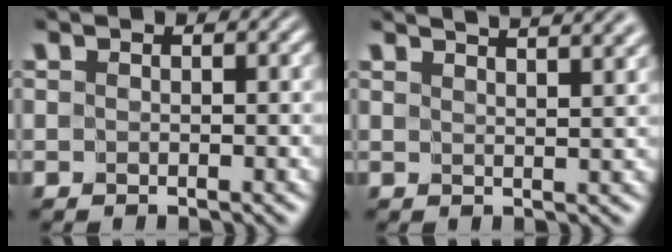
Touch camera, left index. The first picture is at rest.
{"total": 7.8, "force": [5.9, 2.7, 4.4], "torque": [-0.022, 0.042, 0.044]}